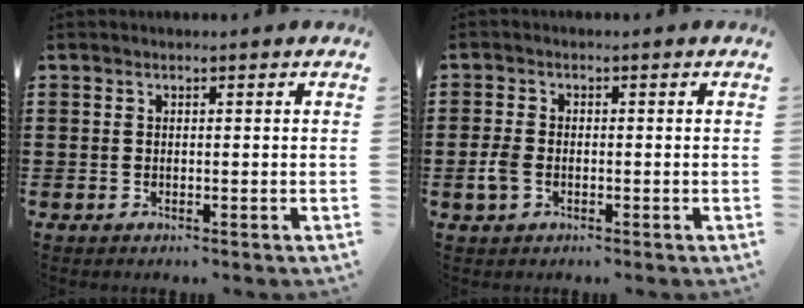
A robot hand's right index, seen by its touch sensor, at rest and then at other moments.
{"total": 2.9, "force": [-1.0, 1.8, 2.1], "torque": [-0.061, -0.007, -0.023]}